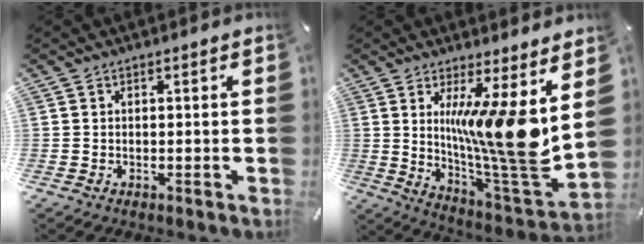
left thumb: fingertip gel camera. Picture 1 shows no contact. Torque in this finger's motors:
{"motor_torque": [0.73, 0.79, 2.53, -0.24, 0.31]}